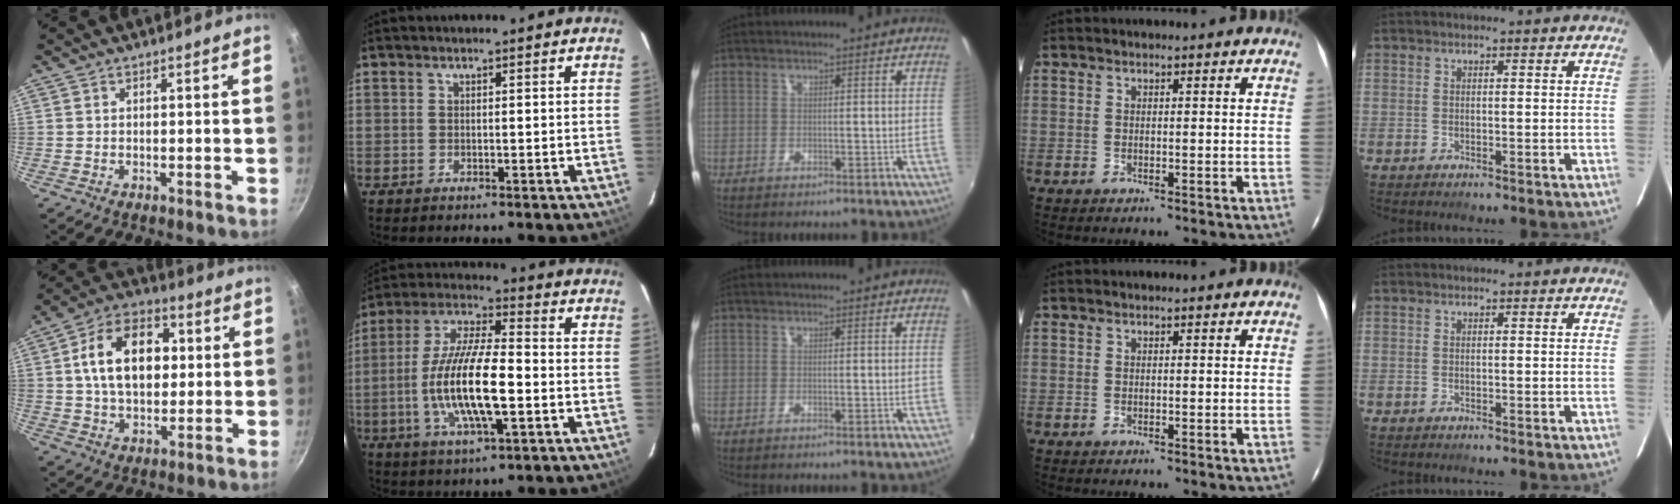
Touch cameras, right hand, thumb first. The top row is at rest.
{"thumb": {"total": 16.3, "force": [2.7, 11.0, 11.8], "torque": [-0.161, 0.017, 0.033]}, "index": {"total": 15.8, "force": [-3.4, 4.1, 14.9], "torque": [-0.297, -0.004, -0.065]}}